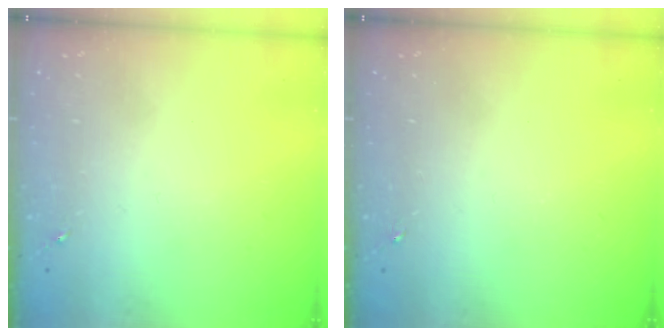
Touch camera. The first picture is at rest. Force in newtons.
{"total": 0.0}